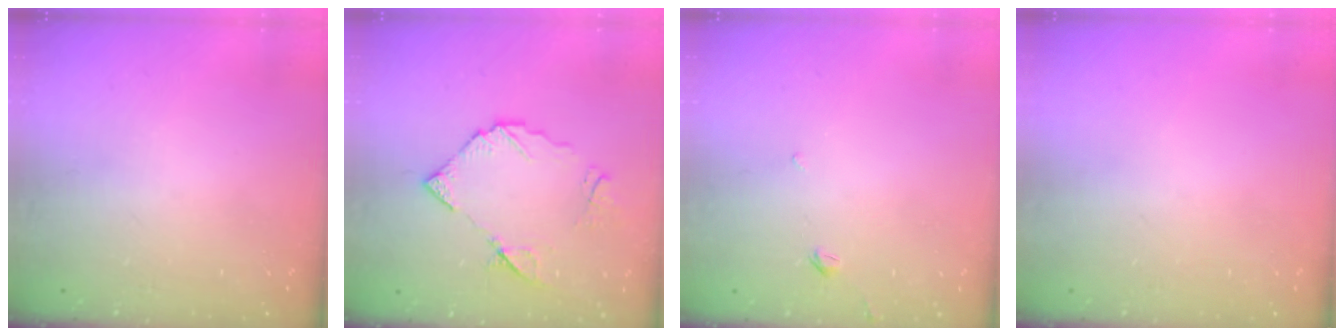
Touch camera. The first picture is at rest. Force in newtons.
{"total": 9.6, "press": 9.5, "slide": 1.0}
{"total": 2.0, "press": 1.9, "slide": 0.5}
{"total": 0.0}